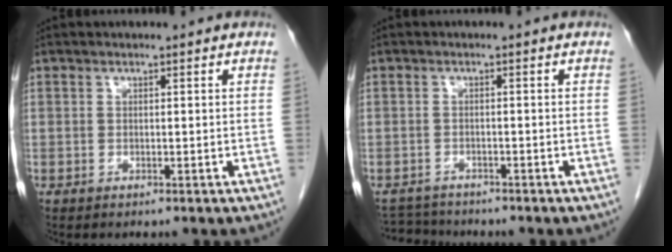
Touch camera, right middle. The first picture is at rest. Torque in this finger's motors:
{"motor_torque": [-0.62, -0.30, -0.07, -0.04]}